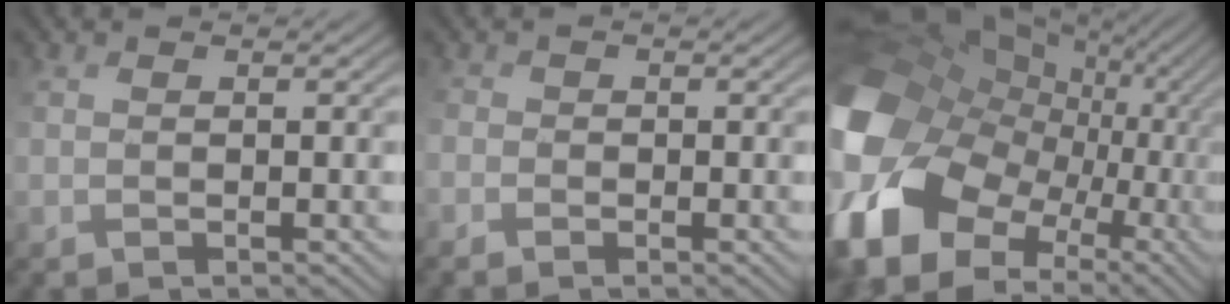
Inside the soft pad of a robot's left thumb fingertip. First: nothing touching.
{"total": 2.1, "force": [-1.4, 1.5, 0.5], "torque": [-0.013, -0.006, -0.035]}
{"total": 22.3, "force": [-2.0, 18.4, 12.5], "torque": [-0.315, -0.049, -0.056]}